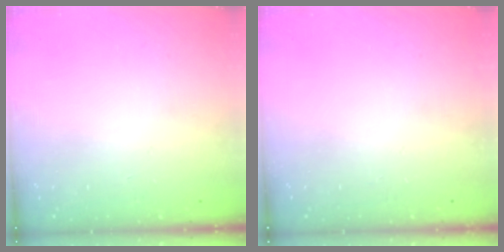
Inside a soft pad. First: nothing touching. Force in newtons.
{"total": 0.0}